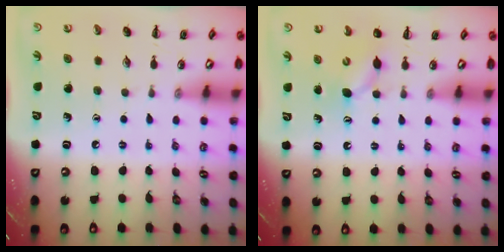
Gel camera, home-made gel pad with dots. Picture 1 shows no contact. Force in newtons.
{"total": 4.6, "press": 4.5, "slide": 0.4}